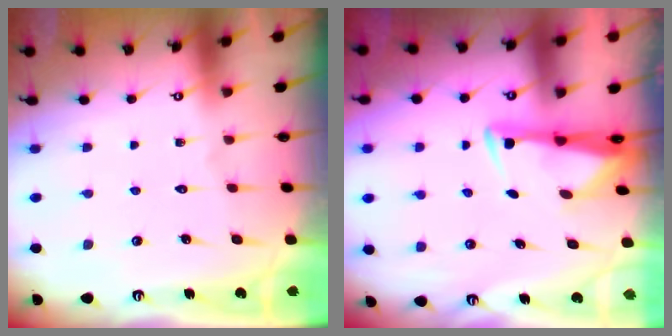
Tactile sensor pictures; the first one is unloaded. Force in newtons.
{"total": 3.0, "press": 2.9, "slide": 0.9}